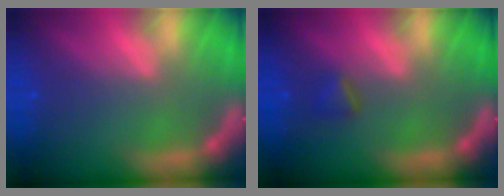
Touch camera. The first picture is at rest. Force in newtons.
{"total": 1.4}